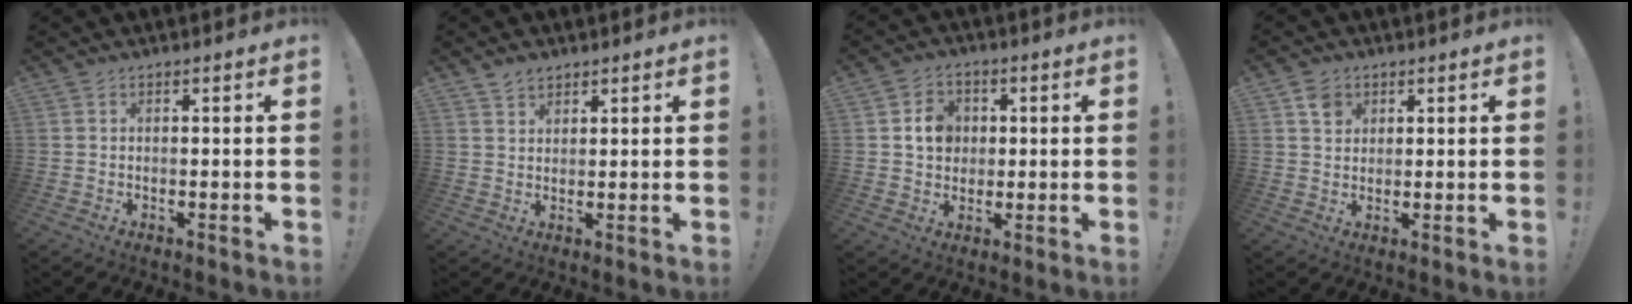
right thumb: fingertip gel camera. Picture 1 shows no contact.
{"total": 3.1, "force": [2.5, 1.7, 0.6], "torque": [-0.005, -0.016, 0.047]}
{"total": 7.8, "force": [1.7, 6.8, 3.4], "torque": [-0.044, 0.002, 0.033]}
{"total": 4.3, "force": [2.2, 3.4, 1.1], "torque": [-0.010, -0.006, 0.041]}